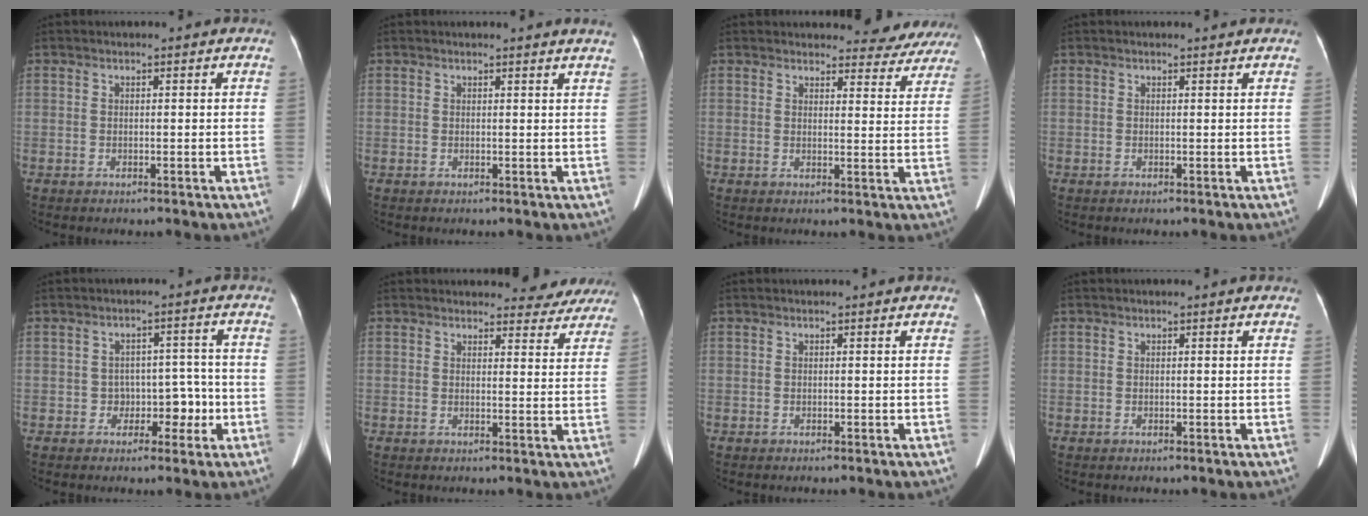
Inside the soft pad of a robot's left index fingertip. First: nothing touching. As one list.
[{"total": 3.0, "force": [2.8, -0.5, 0.9], "torque": [-0.013, -0.010, 0.018]}, {"total": 9.1, "force": [8.7, 2.7, 0.7], "torque": [0.024, -0.022, 0.075]}, {"total": 0.7, "force": [0.7, 0.1, 0.0], "torque": [-0.013, 0.003, 0.009]}, {"total": 4.3, "force": [-1.6, 3.2, 2.4], "torque": [-0.018, 0.022, -0.018]}, {"total": 7.6, "force": [7.2, 2.4, 0.5], "torque": [0.024, -0.013, 0.061]}, {"total": 0.0}, {"total": 0.0}]